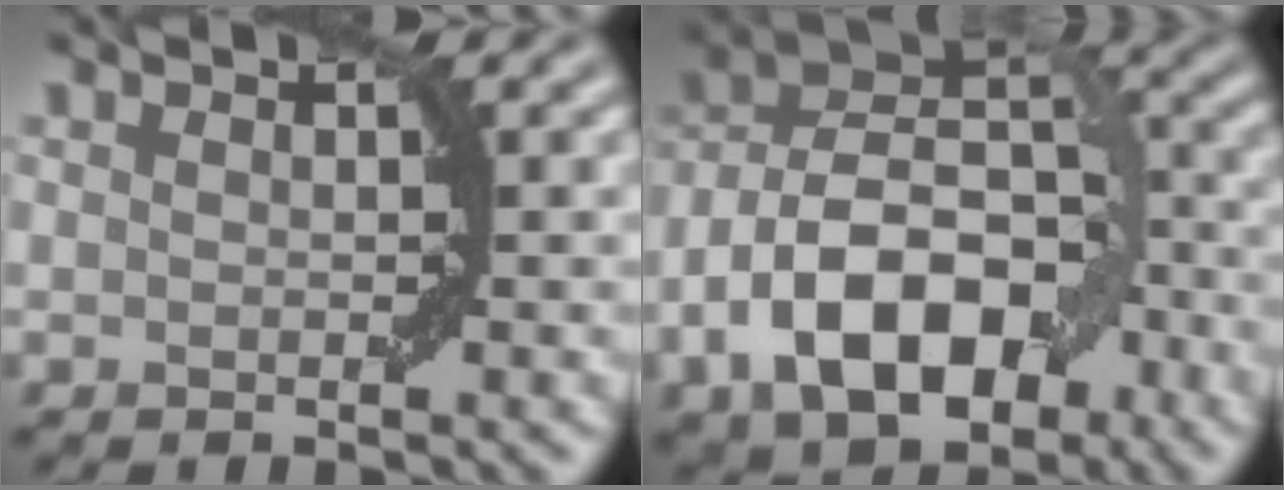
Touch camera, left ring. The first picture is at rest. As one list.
[{"total": 11.9, "force": [-5.1, 7.2, 8.0], "torque": [-0.134, 0.008, -0.097]}]